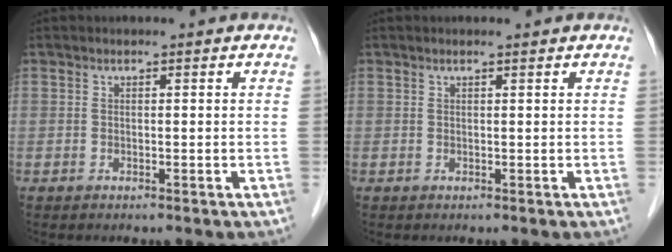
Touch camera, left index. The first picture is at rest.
{"total": 0.7, "force": [0.5, 0.0, 0.4], "torque": [-0.013, 0.006, 0.011]}